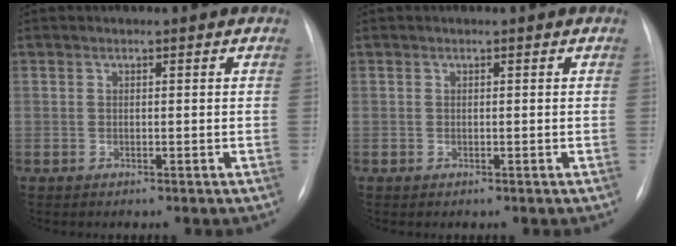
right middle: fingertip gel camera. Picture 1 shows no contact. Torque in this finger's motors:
{"motor_torque": [-0.05, 0.00, 0.04, 0.01]}